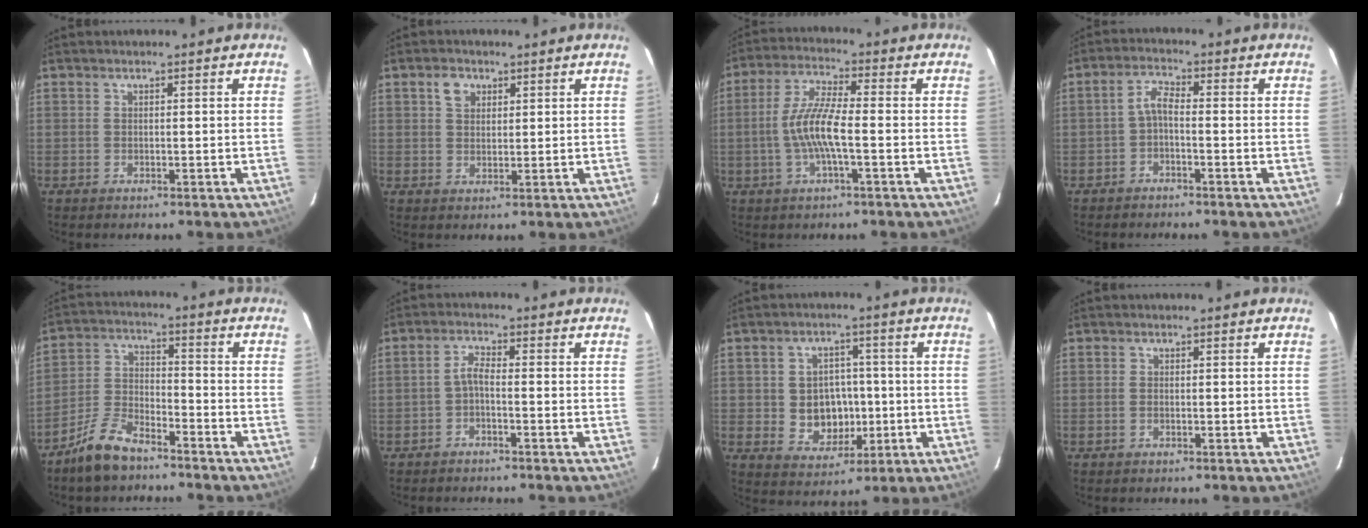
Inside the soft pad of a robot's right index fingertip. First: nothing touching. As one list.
[{"total": 3.3, "force": [1.6, 2.5, 1.6], "torque": [-0.024, 0.012, 0.029]}, {"total": 8.6, "force": [-1.8, 1.3, 8.3], "torque": [-0.174, 0.005, -0.037]}, {"total": 2.8, "force": [-1.3, 0.8, 2.3], "torque": [-0.054, 0.011, -0.028]}, {"total": 9.4, "force": [-7.3, 3.5, 4.7], "torque": [-0.110, 0.011, -0.143]}, {"total": 2.2, "force": [-1.2, 0.4, 1.8], "torque": [-0.044, 0.009, -0.027]}, {"total": 8.3, "force": [-0.9, 7.3, 3.9], "torque": [-0.087, 0.013, 0.001]}, {"total": 0.0}]